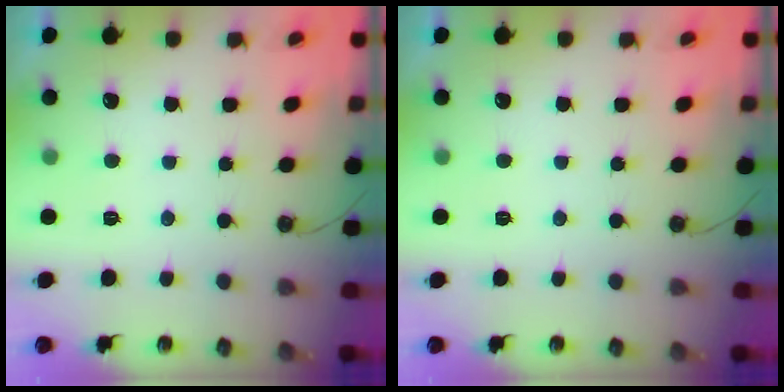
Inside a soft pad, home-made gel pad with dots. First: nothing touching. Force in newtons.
{"total": 0.0}